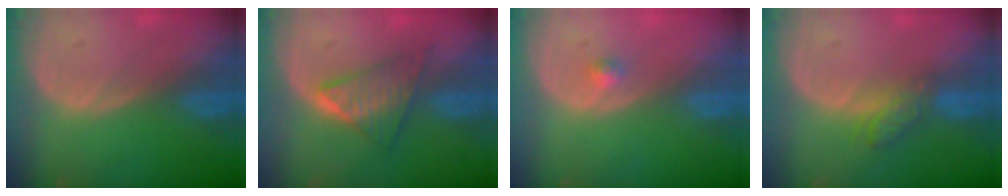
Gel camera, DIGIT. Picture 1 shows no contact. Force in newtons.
{"total": 5.9, "press": 5.9, "slide": 0.7}
{"total": 1.2, "press": 1.1, "slide": 0.6}
{"total": 4.3, "press": 4.1, "slide": 1.5}